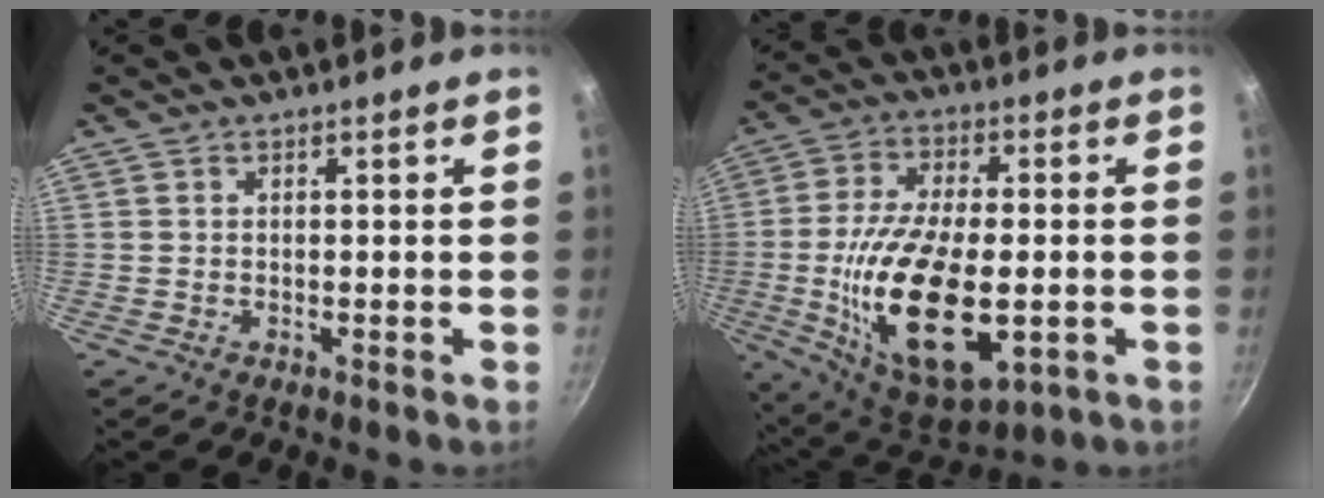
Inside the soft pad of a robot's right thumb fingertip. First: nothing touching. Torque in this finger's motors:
{"motor_torque": [0.18, 1.38, 2.15, -0.62, 0.56]}